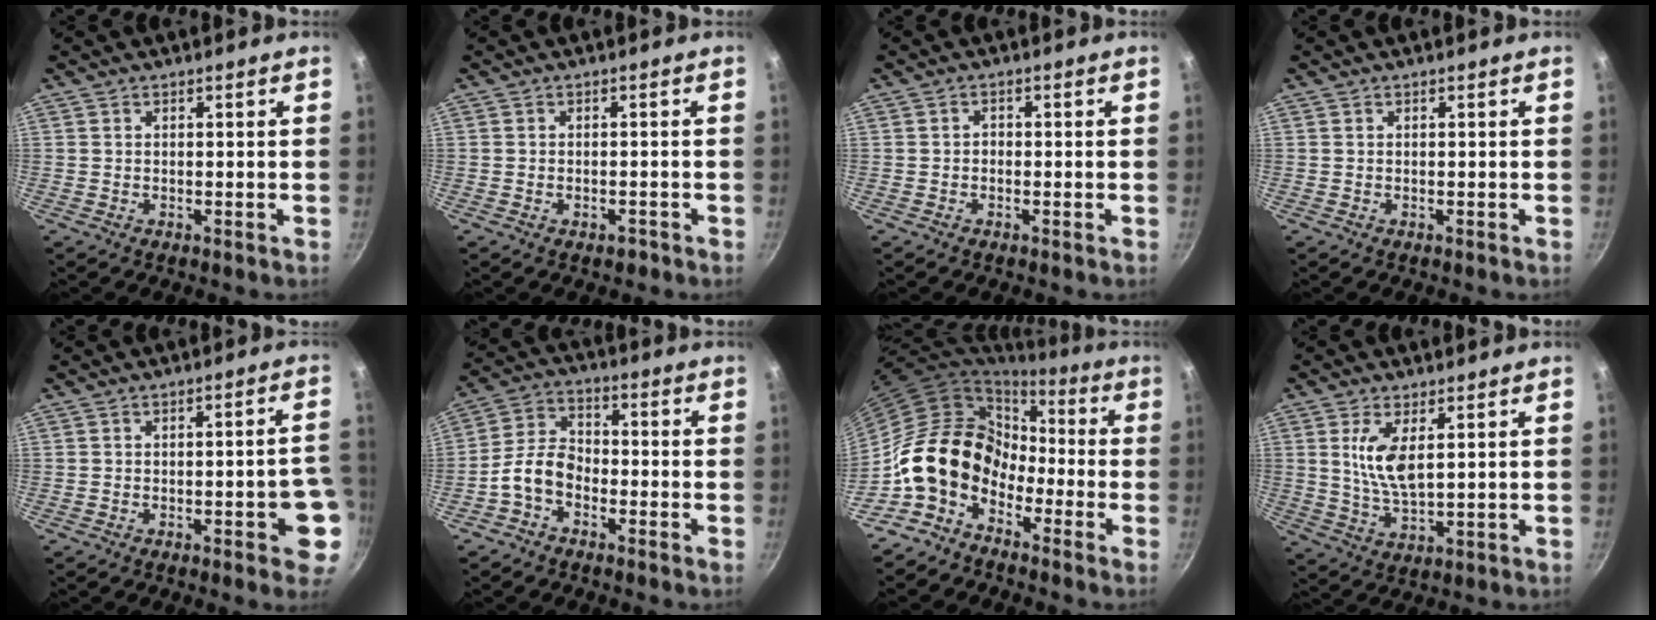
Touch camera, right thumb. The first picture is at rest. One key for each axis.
{"total": 1.6, "fx": -1.0, "fy": 0.9, "fz": 0.9, "tx": -0.013, "ty": 0.008, "tz": -0.013}
{"total": 1.1, "fx": -0.5, "fy": 0.8, "fz": 0.4, "tx": -0.006, "ty": 0.005, "tz": -0.010}
{"total": 0.0}
{"total": 7.9, "fx": -2.5, "fy": 2.8, "fz": 6.9, "tx": -0.053, "ty": 0.029, "tz": -0.027}
{"total": 7.5, "fx": -3.4, "fy": 4.8, "fz": 4.6, "tx": -0.078, "ty": 0.044, "tz": -0.080}
{"total": 12.3, "fx": -5.0, "fy": 9.2, "fz": 6.6, "tx": -0.062, "ty": 0.047, "tz": -0.102}
{"total": 7.7, "fx": 2.1, "fy": 3.2, "fz": 6.7, "tx": -0.126, "ty": -0.017, "tz": 0.046}